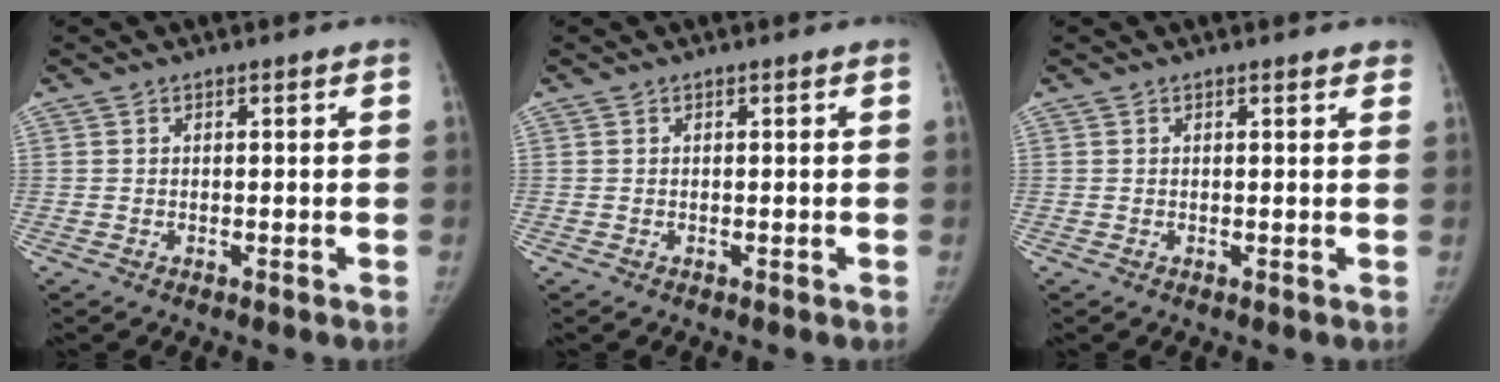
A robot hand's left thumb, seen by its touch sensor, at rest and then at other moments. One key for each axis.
{"total": 0.0}
{"total": 1.4, "fx": 1.1, "fy": 0.5, "fz": 0.8, "tx": -0.003, "ty": -0.001, "tz": 0.011}